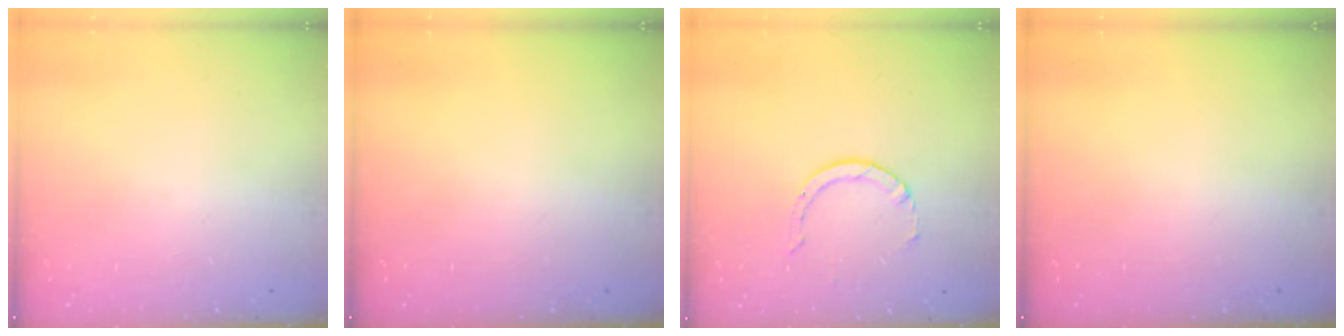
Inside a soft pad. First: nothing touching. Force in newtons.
{"total": 0.0}
{"total": 3.6, "press": 3.6, "slide": 0.4}
{"total": 0.0}